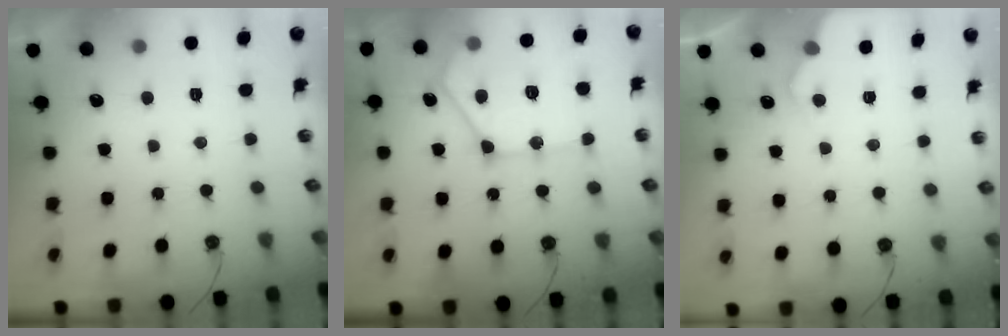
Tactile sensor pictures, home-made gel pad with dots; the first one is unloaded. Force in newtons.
{"total": 19.5, "press": 19.4, "slide": 1.8}
{"total": 5.1, "press": 5.0, "slide": 0.5}